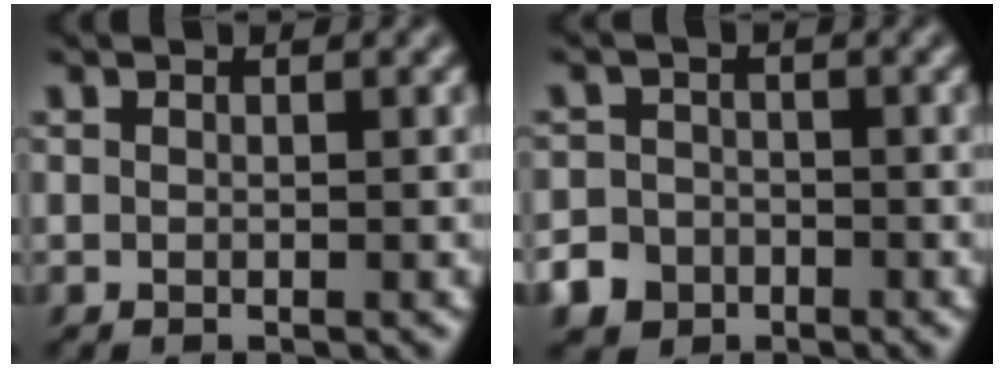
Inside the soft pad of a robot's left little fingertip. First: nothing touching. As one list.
[{"total": 7.1, "force": [-4.1, 5.7, 1.1], "torque": [-0.026, -0.023, -0.086]}]